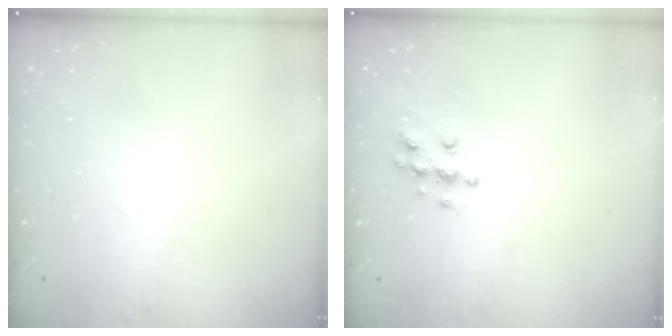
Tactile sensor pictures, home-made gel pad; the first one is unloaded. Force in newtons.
{"total": 6.4, "press": 6.4, "slide": 0.2}